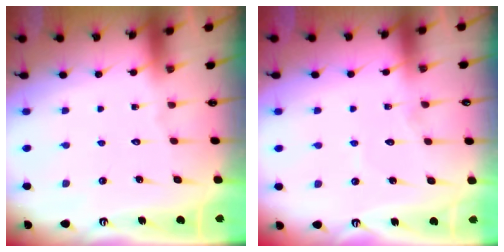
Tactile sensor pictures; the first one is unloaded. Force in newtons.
{"total": 4.7, "press": 4.7, "slide": 0.3}